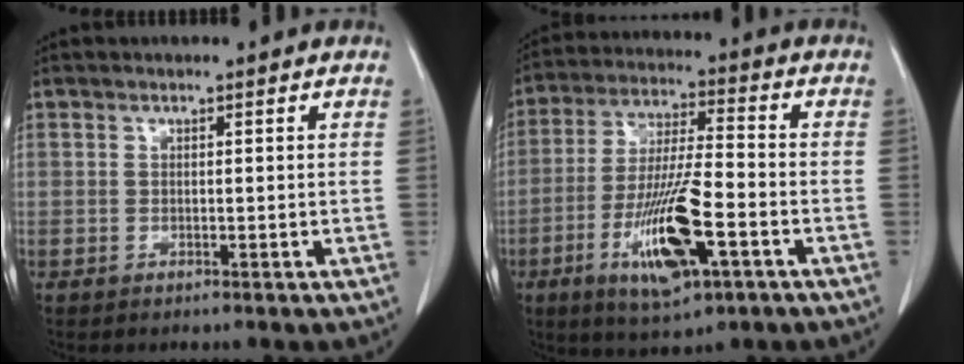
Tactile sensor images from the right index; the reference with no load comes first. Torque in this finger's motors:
{"motor_torque": [1.94, -0.12, 0.42, 0.21]}